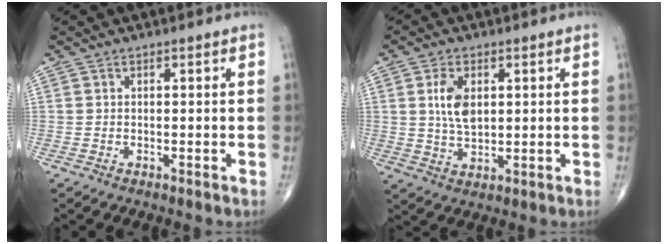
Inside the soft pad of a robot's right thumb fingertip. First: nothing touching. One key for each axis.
{"total": 6.6, "fx": 1.5, "fy": 3.8, "fz": 5.2, "tx": -0.090, "ty": -0.008, "tz": 0.031}